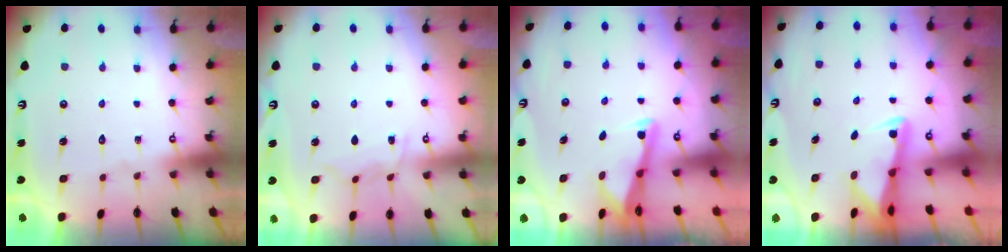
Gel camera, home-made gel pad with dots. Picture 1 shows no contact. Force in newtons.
{"total": 5.7, "press": 5.7, "slide": 0.7}
{"total": 2.5, "press": 2.5, "slide": 0.1}
{"total": 2.4, "press": 2.3, "slide": 0.4}